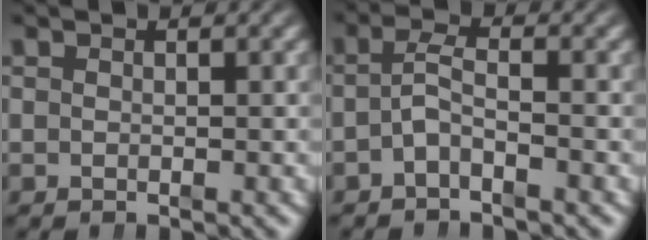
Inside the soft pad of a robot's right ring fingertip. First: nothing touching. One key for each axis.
{"total": 2.5, "fx": -1.2, "fy": 1.2, "fz": 1.9, "tx": -0.041, "ty": -0.004, "tz": -0.024}